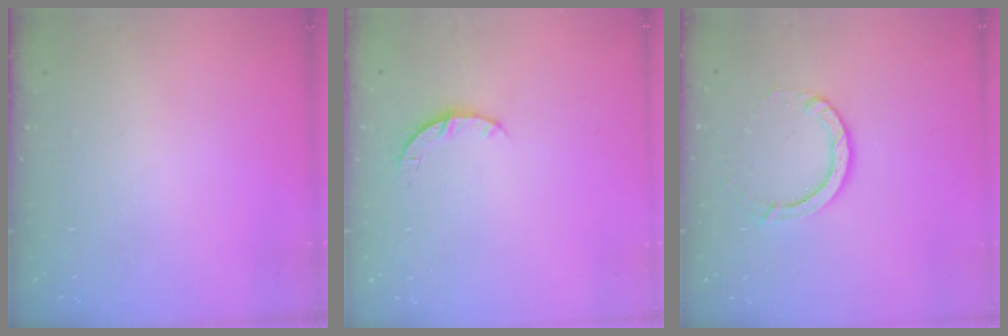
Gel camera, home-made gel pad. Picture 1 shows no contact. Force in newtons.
{"total": 3.3, "press": 3.2, "slide": 0.5}
{"total": 5.6, "press": 5.6, "slide": 0.4}